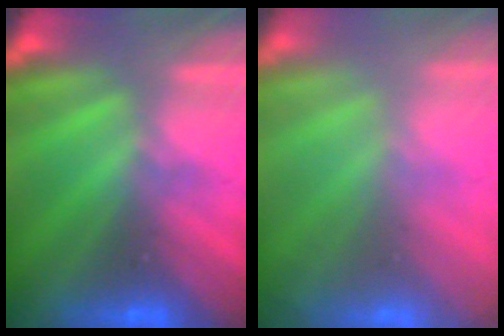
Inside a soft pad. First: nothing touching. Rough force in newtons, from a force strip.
{"total": 7.8}